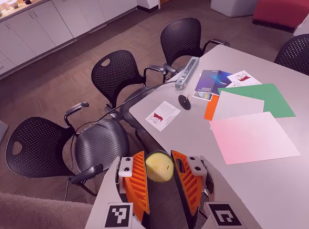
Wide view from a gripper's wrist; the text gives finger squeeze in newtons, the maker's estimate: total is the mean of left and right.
{"total": 6.4, "left": 6.1, "right": 6.7}